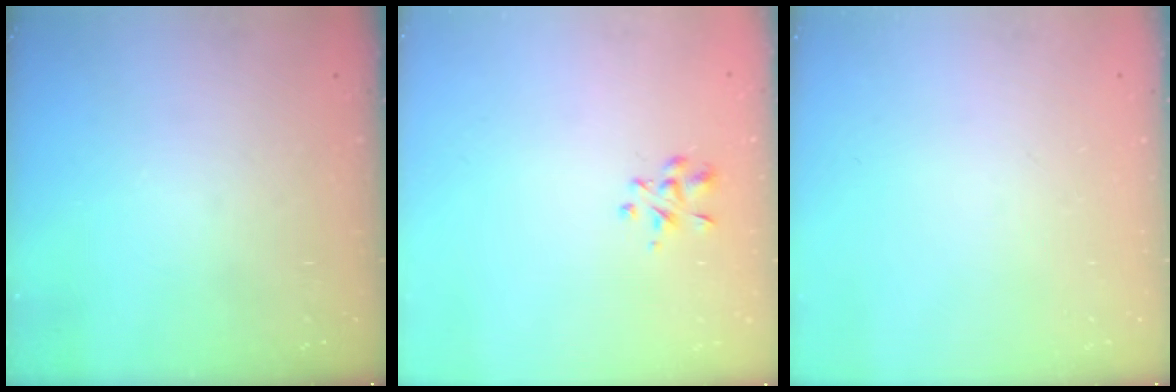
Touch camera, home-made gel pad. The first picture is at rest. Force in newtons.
{"total": 2.8, "press": 2.6, "slide": 1.1}
{"total": 0.0}